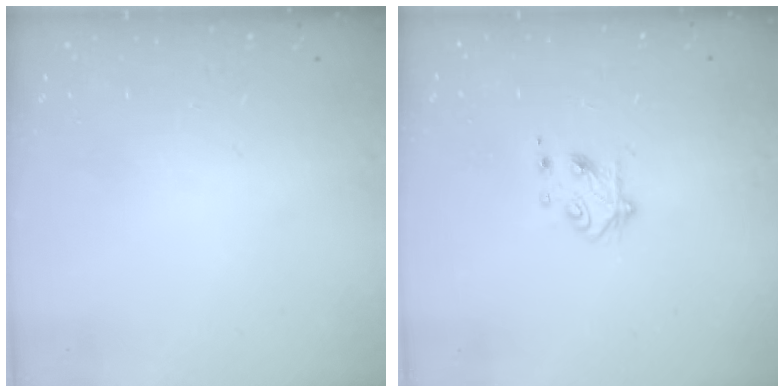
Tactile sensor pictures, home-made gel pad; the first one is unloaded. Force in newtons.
{"total": 4.9, "press": 4.9, "slide": 0.7}